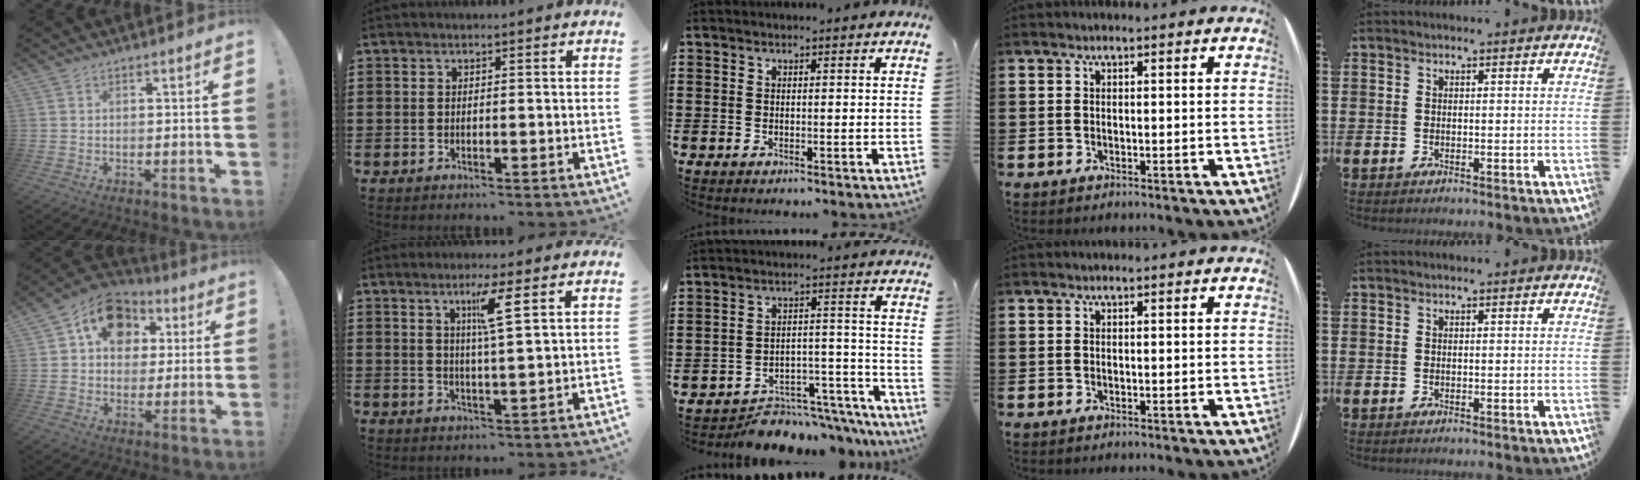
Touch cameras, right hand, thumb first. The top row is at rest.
{"thumb": {"total": 15.1, "force": [6.1, 11.7, 7.5], "torque": [-0.108, -0.019, 0.116]}, "index": {"total": 5.1, "force": [2.5, -0.2, 4.4], "torque": [-0.079, -0.008, 0.035]}, "middle": {"total": 6.7, "force": [-6.2, 1.7, 1.6], "torque": [-0.019, 0.025, -0.118]}}